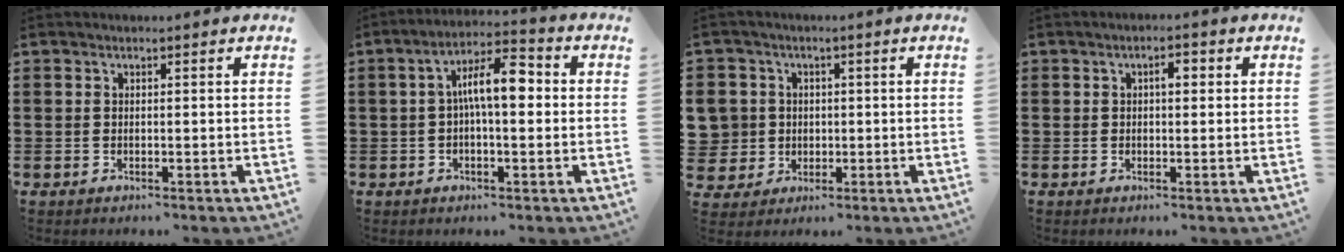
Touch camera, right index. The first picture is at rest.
{"total": 8.6, "force": [0.4, 2.9, 8.0], "torque": [-0.155, 0.013, 0.003]}
{"total": 5.1, "force": [0.3, 5.1, 0.7], "torque": [-0.050, 0.013, 0.001]}
{"total": 2.2, "force": [0.4, 1.1, 1.9], "torque": [-0.022, 0.001, 0.001]}